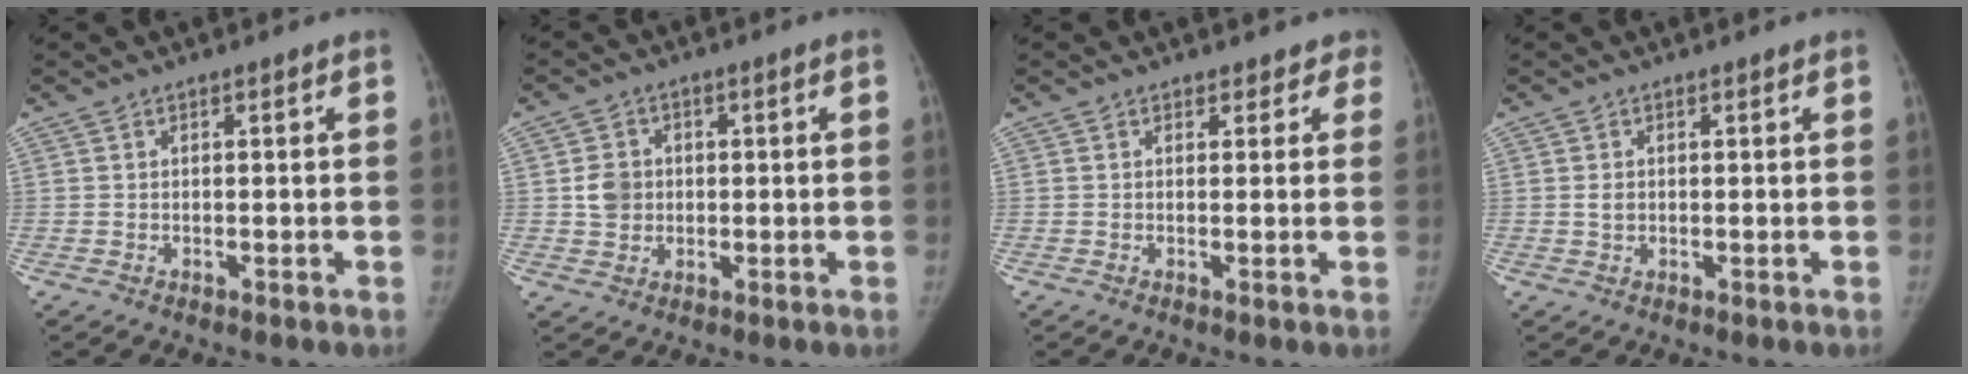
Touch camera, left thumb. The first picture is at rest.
{"total": 4.9, "force": [0.2, 4.3, 2.2], "torque": [-0.021, 0.003, 0.004]}
{"total": 2.9, "force": [2.3, 1.9, 0.0], "torque": [0.035, -0.007, 0.009]}
{"total": 1.6, "force": [0.3, 1.2, 1.0], "torque": [-0.015, 0.000, 0.006]}